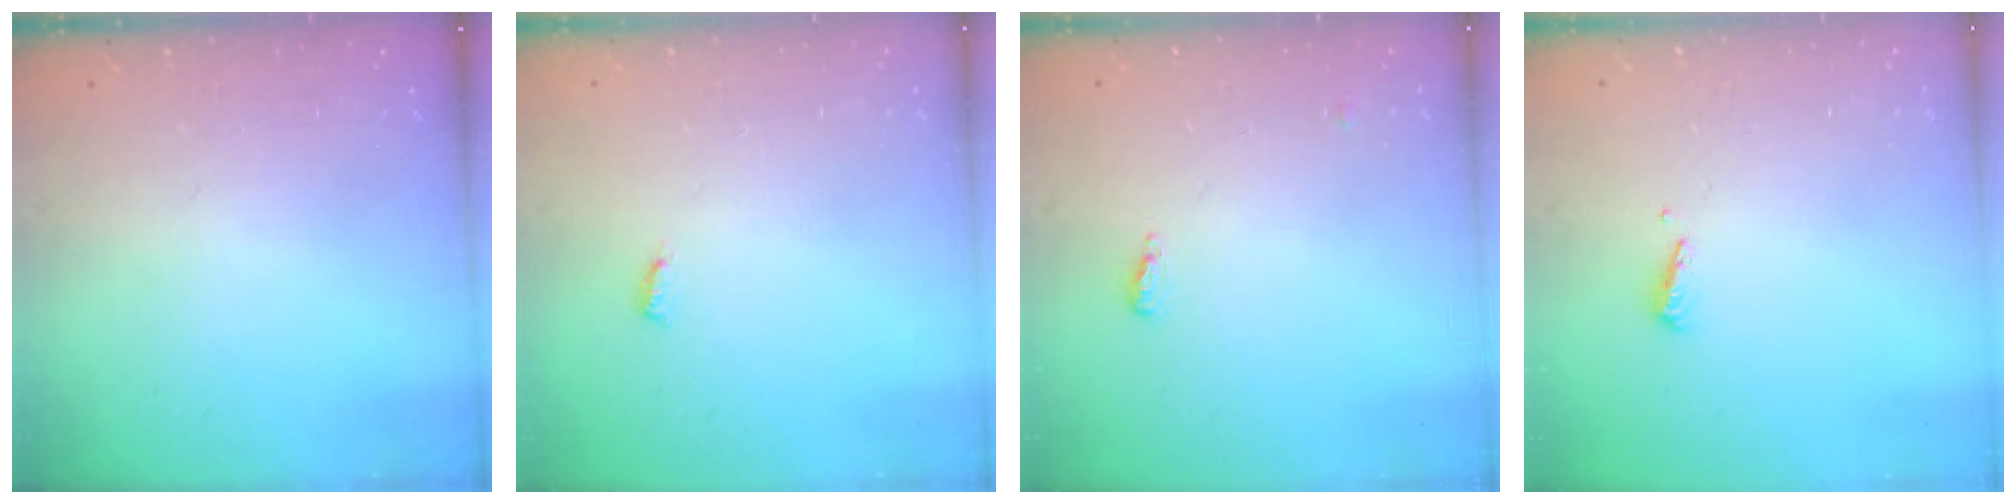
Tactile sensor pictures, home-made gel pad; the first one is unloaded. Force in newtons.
{"total": 3.4, "press": 3.4, "slide": 0.3}
{"total": 4.7, "press": 4.6, "slide": 1.2}
{"total": 2.9, "press": 2.9, "slide": 0.4}